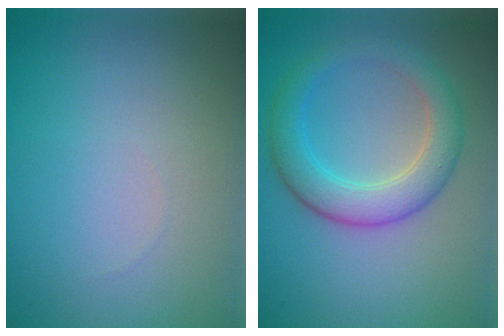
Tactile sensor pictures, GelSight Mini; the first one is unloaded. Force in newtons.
{"total": 4.6, "press": 4.6, "slide": 0.0}